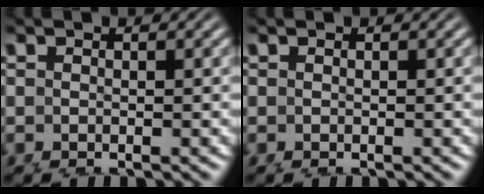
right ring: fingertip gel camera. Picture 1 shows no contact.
{"total": 0.0}